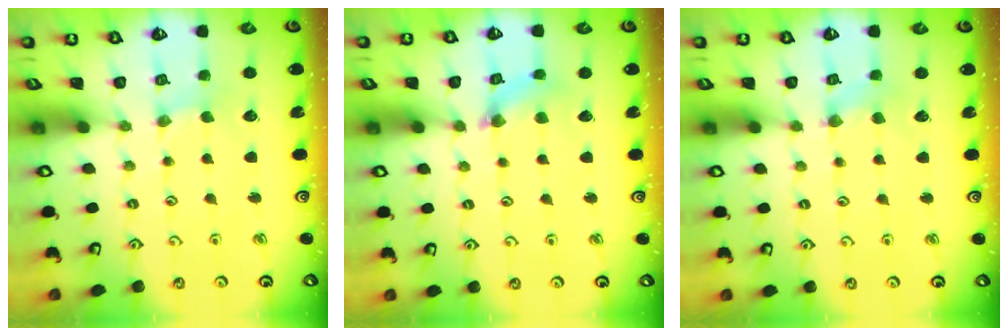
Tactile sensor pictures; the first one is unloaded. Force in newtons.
{"total": 4.0, "press": 4.0, "slide": 0.5}
{"total": 2.6, "press": 2.5, "slide": 0.5}